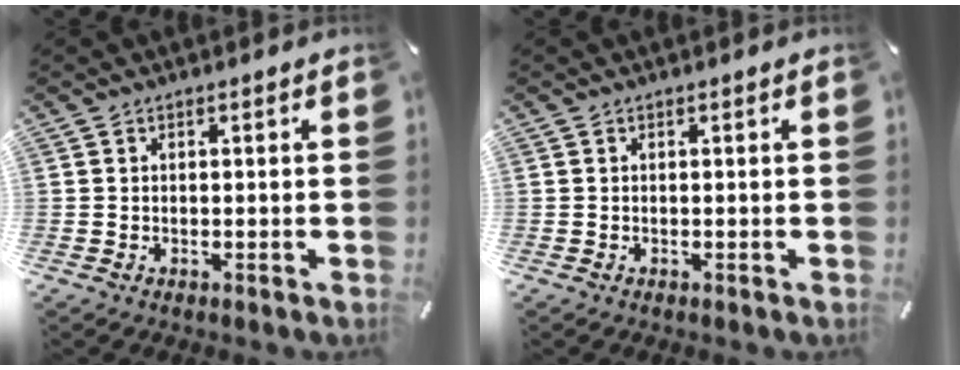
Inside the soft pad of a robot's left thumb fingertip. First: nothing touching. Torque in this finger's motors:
{"motor_torque": [0.08, 0.11, -0.01, -0.09, -0.01]}